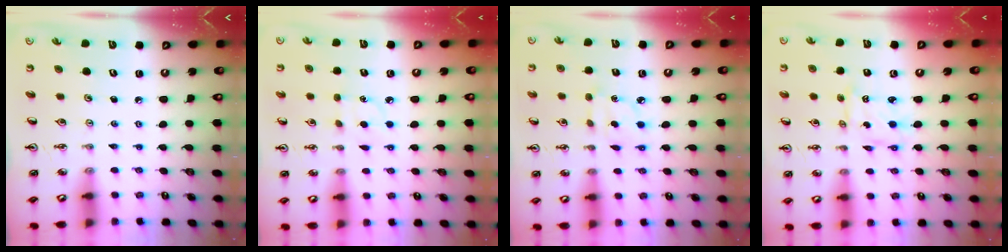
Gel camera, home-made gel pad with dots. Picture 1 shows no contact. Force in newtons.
{"total": 4.7, "press": 4.7, "slide": 0.6}
{"total": 2.9, "press": 2.8, "slide": 0.6}
{"total": 2.4, "press": 2.4, "slide": 0.1}